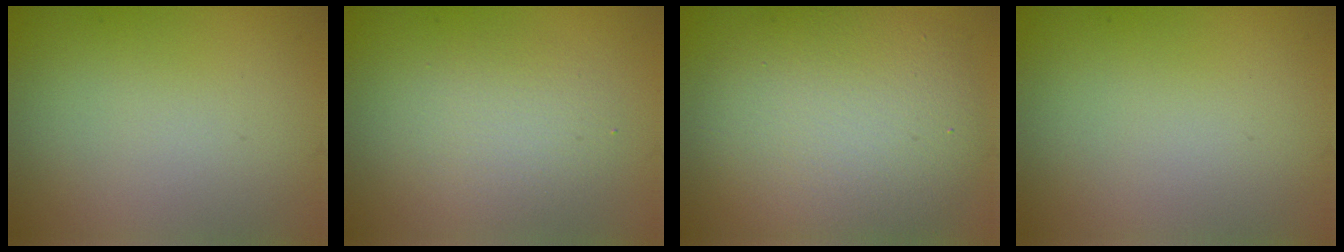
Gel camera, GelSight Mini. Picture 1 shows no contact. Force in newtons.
{"total": 2.8, "press": 2.8, "slide": 0.2}
{"total": 8.8, "press": 8.8, "slide": 0.5}
{"total": 0.0}